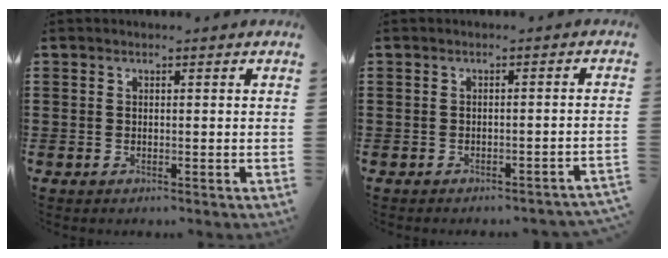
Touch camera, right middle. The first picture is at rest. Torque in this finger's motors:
{"motor_torque": [0.65, -0.65, 0.02, 0.04]}